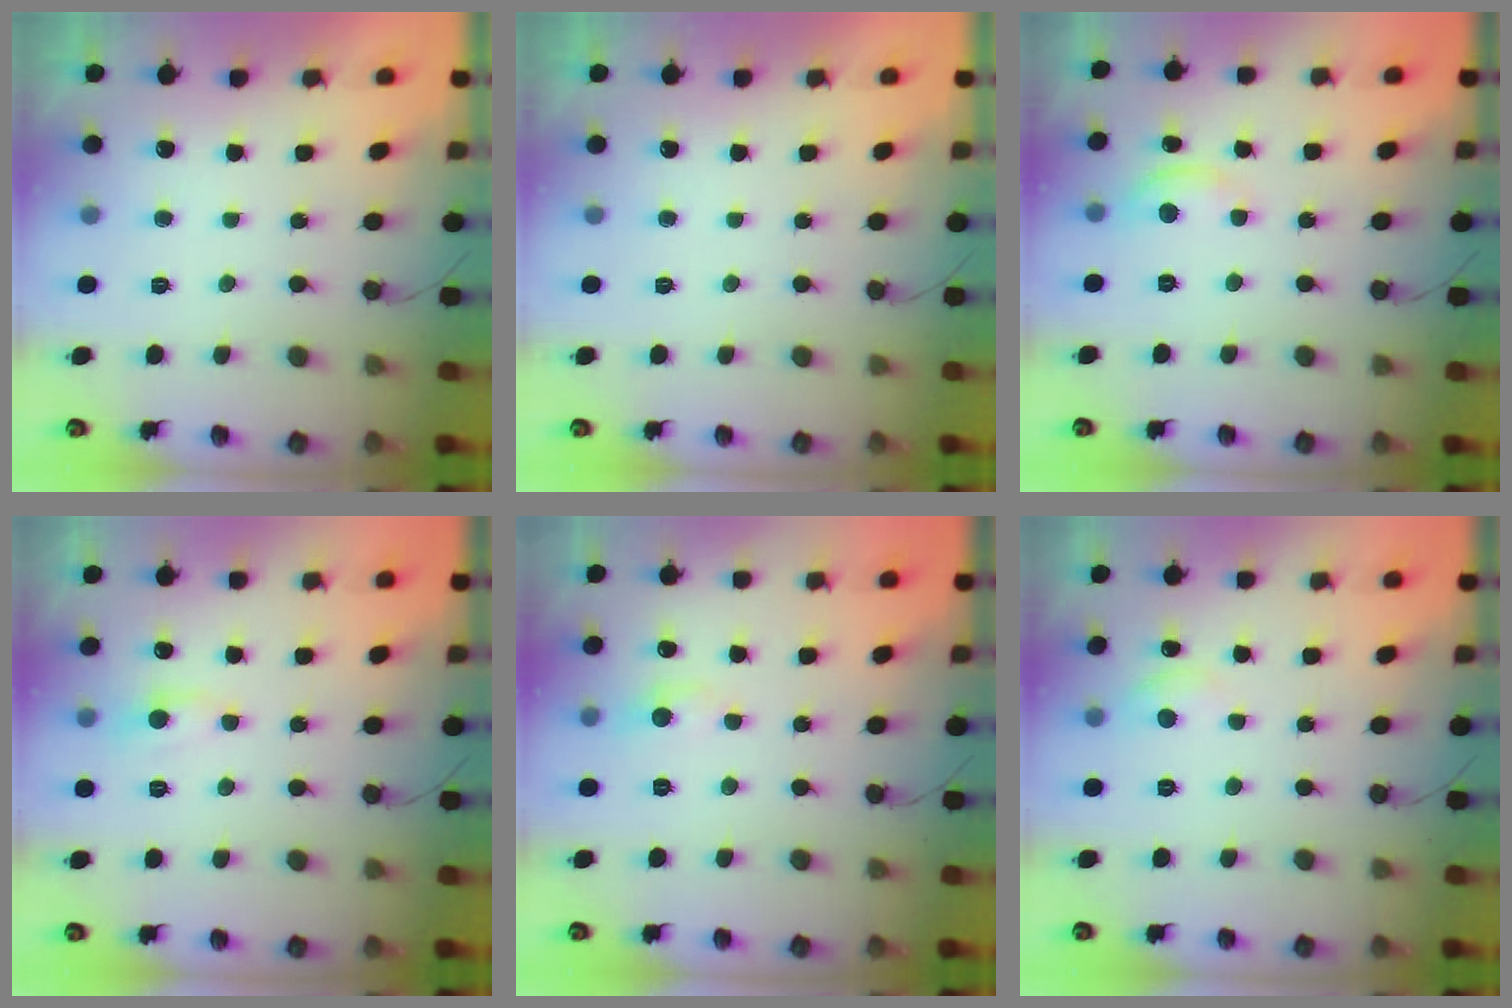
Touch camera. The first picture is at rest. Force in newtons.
{"total": 0.0}
{"total": 5.5, "press": 5.5, "slide": 0.2}
{"total": 5.6, "press": 5.6, "slide": 0.6}
{"total": 2.8, "press": 2.8, "slide": 0.4}
{"total": 6.3, "press": 6.3, "slide": 0.9}